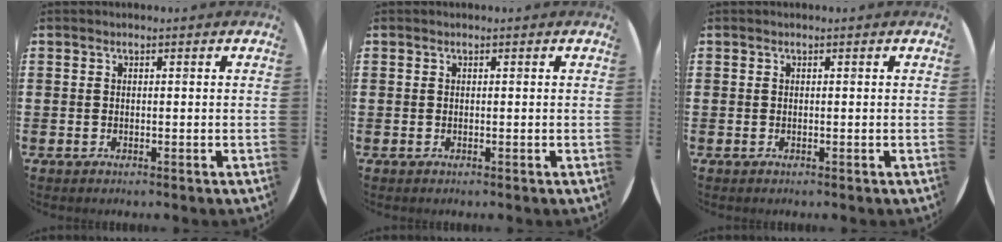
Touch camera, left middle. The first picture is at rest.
{"total": 0.0}
{"total": 0.0}